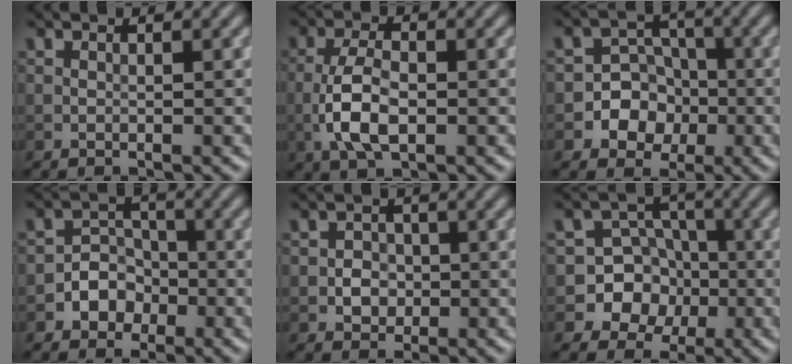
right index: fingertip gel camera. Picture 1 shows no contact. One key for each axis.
{"total": 4.6, "fx": -1.3, "fy": 2.1, "fz": 3.9, "tx": -0.081, "ty": 0.002, "tz": -0.031}
{"total": 5.7, "fx": -1.8, "fy": 5.2, "fz": 1.5, "tx": 0.011, "ty": 0.018, "tz": -0.053}
{"total": 3.4, "fx": -1.4, "fy": 2.9, "fz": 1.1, "tx": 0.011, "ty": 0.013, "tz": -0.040}
{"total": 2.0, "fx": -0.4, "fy": 1.8, "fz": 0.8, "tx": -0.005, "ty": 0.001, "tz": -0.011}
{"total": 8.1, "fx": -2.6, "fy": 7.5, "fz": 1.6, "tx": -0.006, "ty": 0.010, "tz": -0.071}